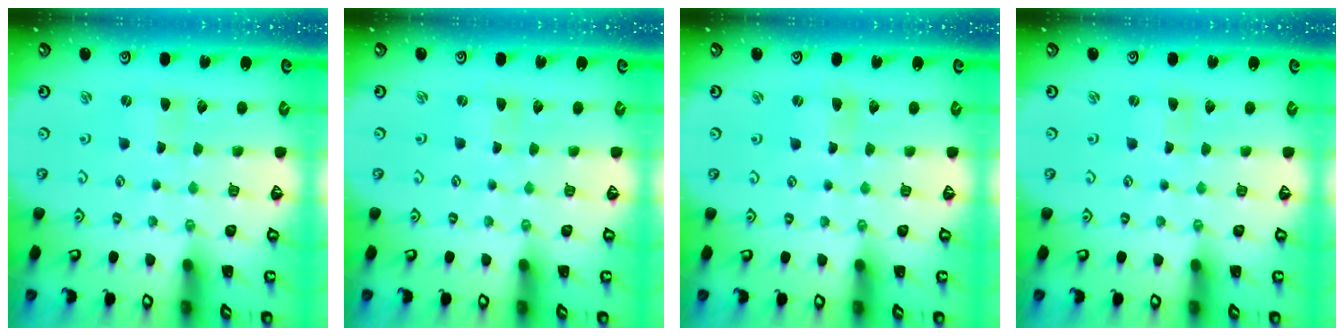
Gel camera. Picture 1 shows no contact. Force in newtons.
{"total": 0.0}
{"total": 0.9, "press": 0.9, "slide": 0.2}
{"total": 0.0}